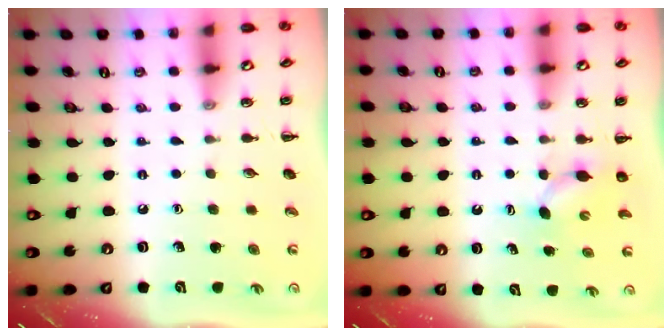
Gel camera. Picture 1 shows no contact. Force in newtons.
{"total": 3.6, "press": 3.5, "slide": 0.5}